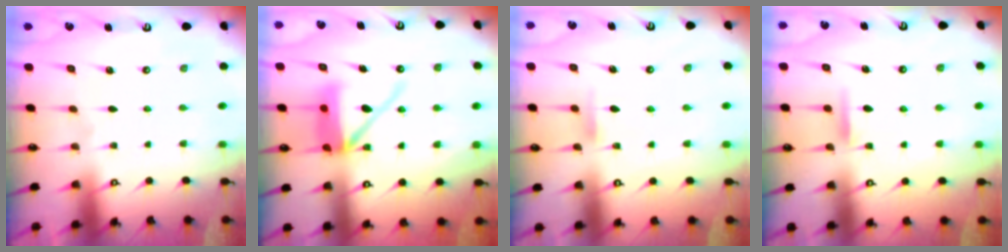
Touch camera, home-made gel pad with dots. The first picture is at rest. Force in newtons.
{"total": 10.7, "press": 10.6, "slide": 1.7}
{"total": 4.8, "press": 4.8, "slide": 0.6}
{"total": 5.8, "press": 5.7, "slide": 0.9}